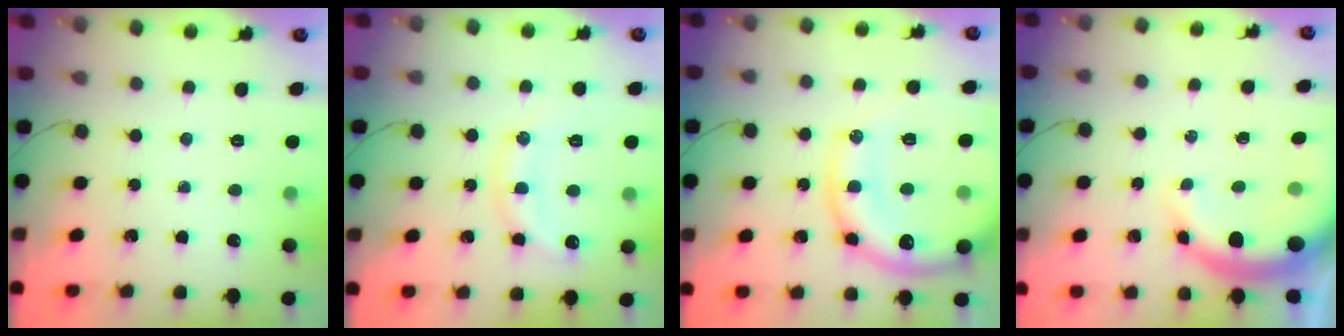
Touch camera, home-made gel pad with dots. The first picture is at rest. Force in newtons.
{"total": 12.1, "press": 12.1, "slide": 0.6}
{"total": 20.4, "press": 20.0, "slide": 4.0}
{"total": 9.8, "press": 9.6, "slide": 2.0}